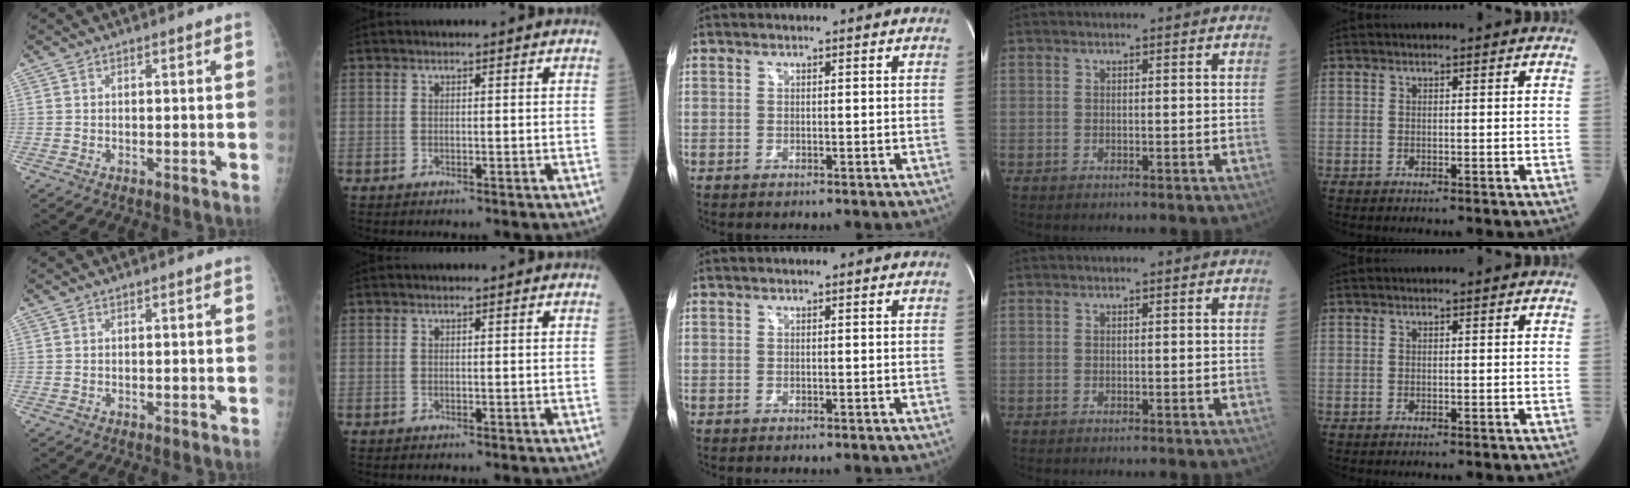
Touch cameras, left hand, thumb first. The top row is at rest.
{}